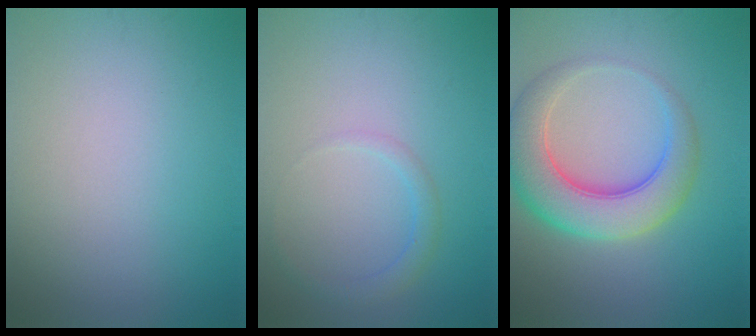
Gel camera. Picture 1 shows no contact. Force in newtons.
{"total": 1.5, "press": 1.5, "slide": 0.2}
{"total": 7.1, "press": 7.1, "slide": 0.3}